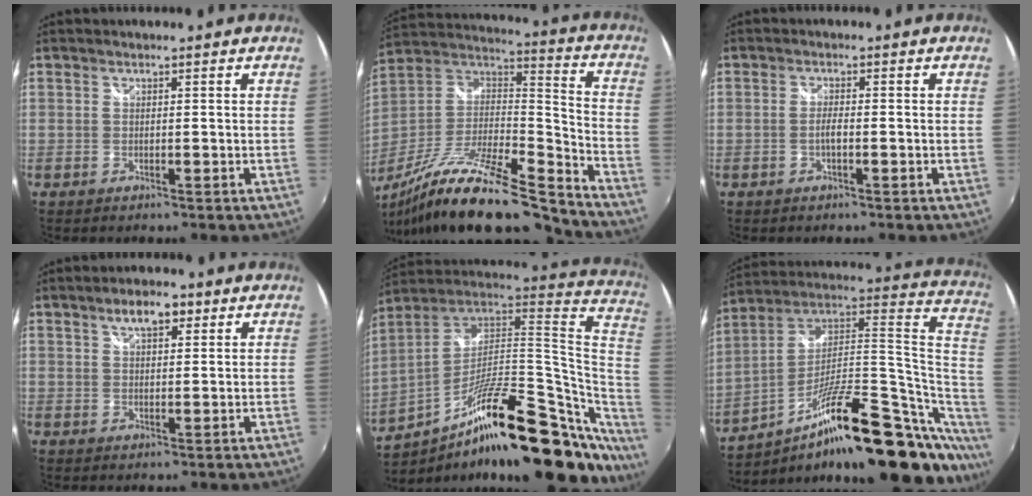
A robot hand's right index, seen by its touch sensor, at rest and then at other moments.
{"total": 25.3, "force": [-18.9, 5.1, 16.0], "torque": [-0.282, -0.038, -0.319]}
{"total": 1.8, "force": [-0.6, 0.2, 1.6], "torque": [-0.036, 0.003, -0.013]}
{"total": 4.9, "force": [2.7, 2.2, 3.4], "torque": [-0.056, 0.013, 0.043]}
{"total": 33.3, "force": [-13.4, 11.0, 28.4], "torque": [-0.421, 0.003, -0.209]}
{"total": 31.7, "force": [-12.7, 10.1, 27.2], "torque": [-0.383, 0.025, -0.200]}